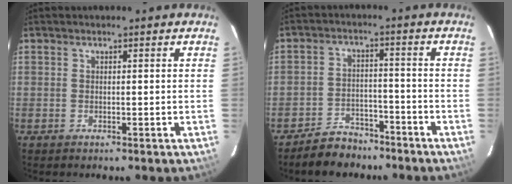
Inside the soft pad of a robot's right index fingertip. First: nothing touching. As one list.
[{"total": 7.2, "force": [-5.9, 4.0, 1.3], "torque": [-0.046, 0.017, -0.086]}]